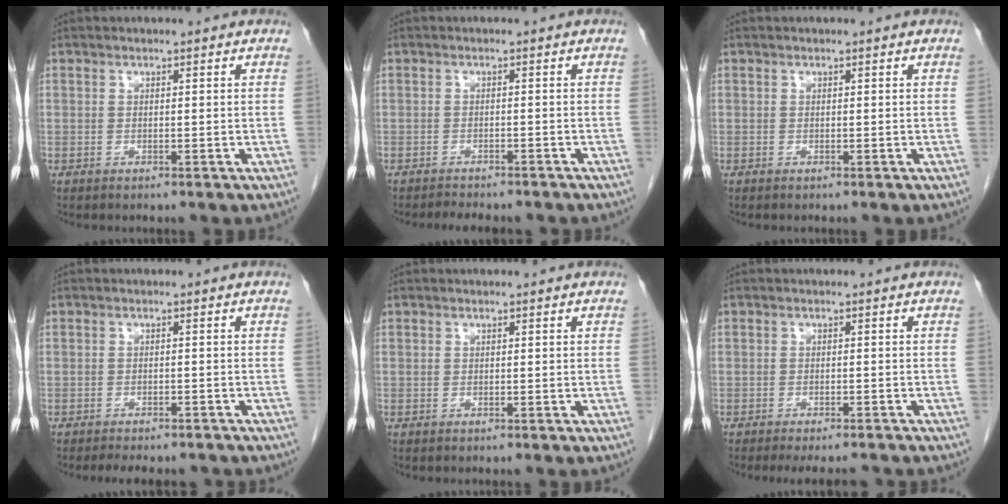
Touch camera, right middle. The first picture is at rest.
{"total": 5.7, "force": [-5.1, 1.5, 2.0], "torque": [-0.028, -0.001, -0.067]}
{"total": 0.0}
{"total": 7.4, "force": [-6.6, 2.3, 2.7], "torque": [-0.035, 0.000, -0.079]}
{"total": 0.0}
{"total": 6.4, "force": [-5.8, 1.2, 2.3], "torque": [-0.023, -0.011, -0.075]}